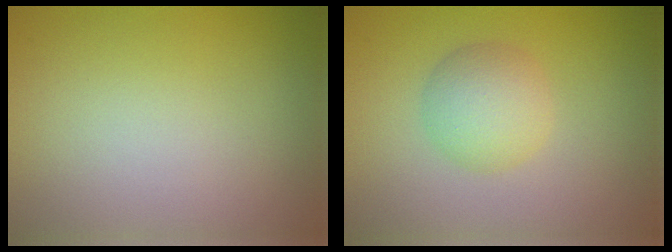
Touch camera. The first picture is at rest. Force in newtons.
{"total": 3.4, "press": 3.4, "slide": 0.1}